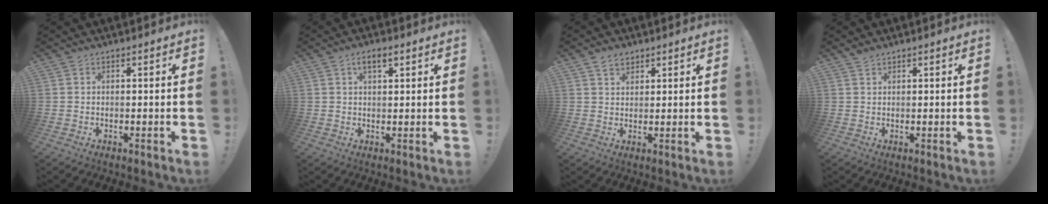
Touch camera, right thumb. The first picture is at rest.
{"total": 3.9, "force": [1.8, 1.7, 3.0], "torque": [-0.047, 0.000, 0.028]}
{"total": 3.6, "force": [2.5, 2.2, 1.3], "torque": [-0.014, -0.011, 0.044]}
{"total": 1.1, "force": [1.0, 0.2, 0.5], "torque": [-0.008, -0.001, 0.018]}